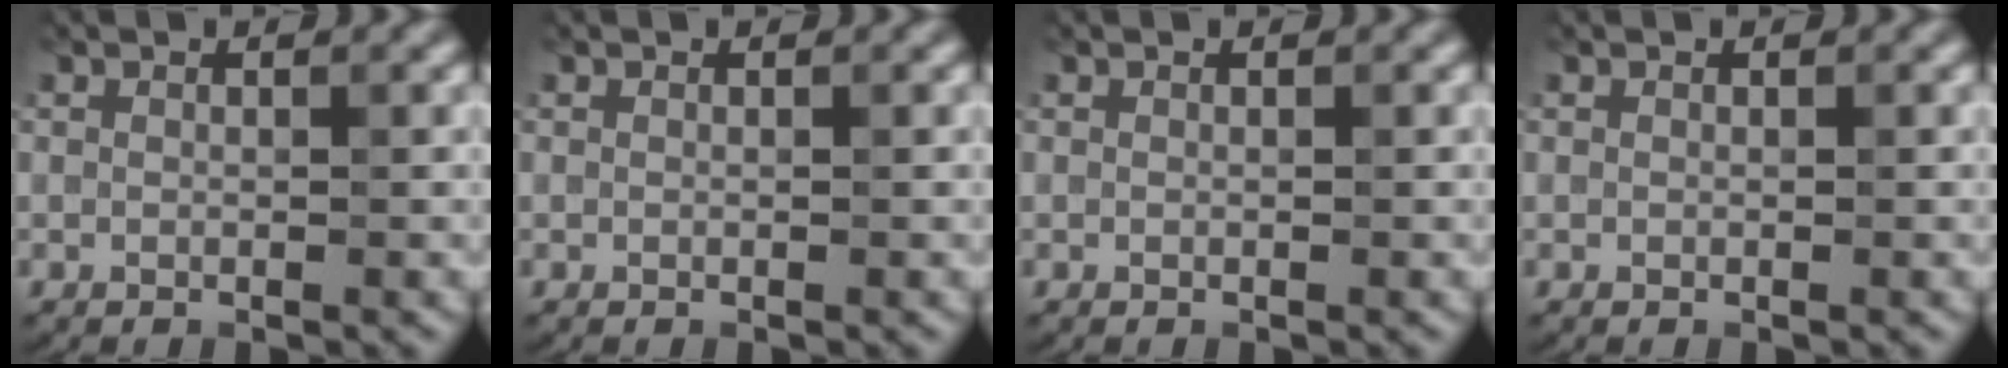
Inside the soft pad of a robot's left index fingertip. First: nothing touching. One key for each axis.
{"total": 0.0}
{"total": 0.0}
{"total": 0.0}